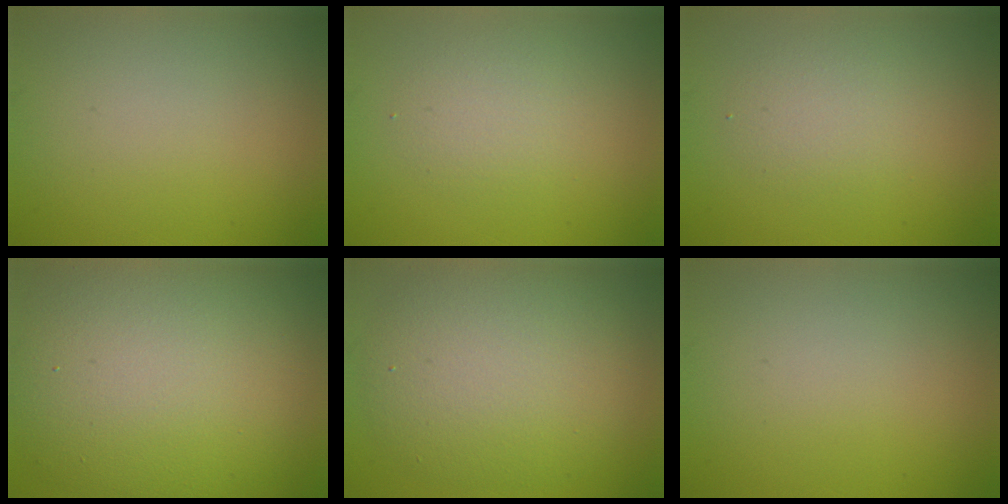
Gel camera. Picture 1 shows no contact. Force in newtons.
{"total": 2.2, "press": 2.2, "slide": 0.1}
{"total": 2.2, "press": 2.2, "slide": 0.1}
{"total": 13.3, "press": 13.3, "slide": 0.5}
{"total": 7.7, "press": 7.7, "slide": 0.3}
{"total": 0.0}